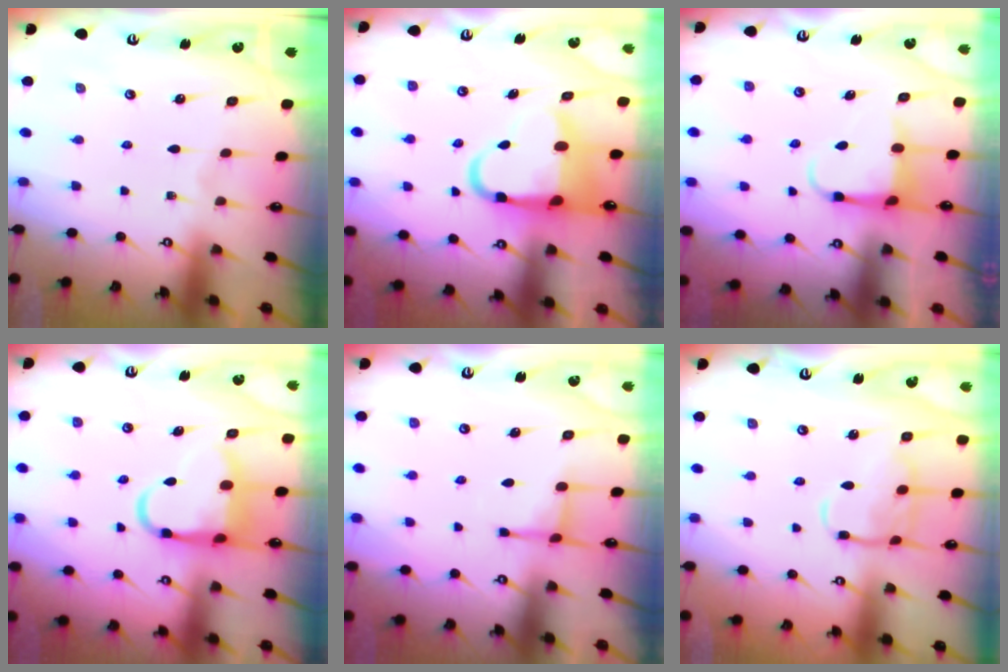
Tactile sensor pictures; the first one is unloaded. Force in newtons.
{"total": 9.3, "press": 9.2, "slide": 1.5}
{"total": 4.0, "press": 3.9, "slide": 0.4}
{"total": 9.8, "press": 9.7, "slide": 1.7}
{"total": 3.1, "press": 3.0, "slide": 0.7}
{"total": 11.1, "press": 11.0, "slide": 0.8}